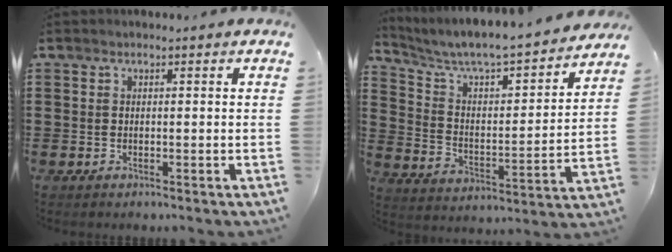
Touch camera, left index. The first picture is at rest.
{"total": 5.2, "force": [4.6, 0.6, 2.2], "torque": [-0.068, -0.046, 0.071]}